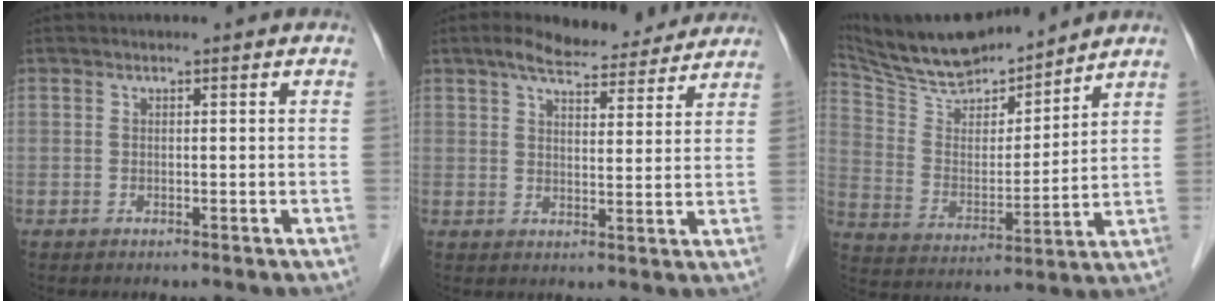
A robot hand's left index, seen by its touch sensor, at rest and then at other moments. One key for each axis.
{"total": 11.4, "fx": 9.9, "fy": 2.8, "fz": 4.7, "tx": -0.065, "ty": 0.021, "tz": 0.133}
{"total": 15.9, "fx": 14.7, "fy": 2.6, "fz": 5.6, "tx": -0.106, "ty": 0.008, "tz": 0.267}